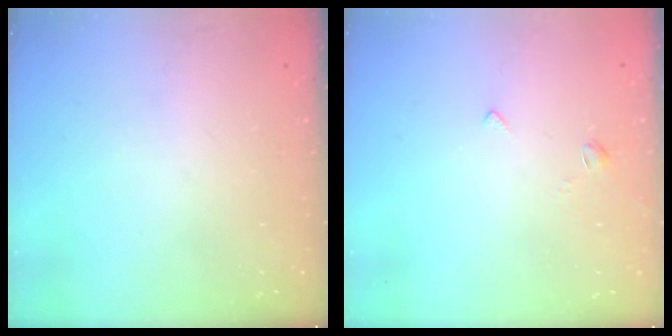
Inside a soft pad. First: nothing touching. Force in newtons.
{"total": 2.2, "press": 2.2, "slide": 0.5}